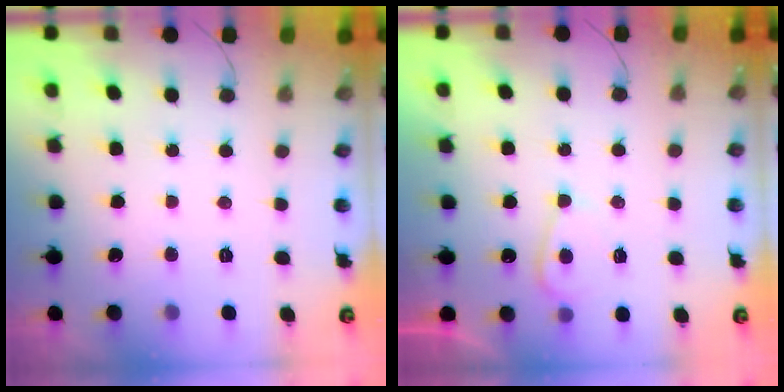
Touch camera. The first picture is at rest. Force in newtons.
{"total": 4.6, "press": 4.6, "slide": 0.5}